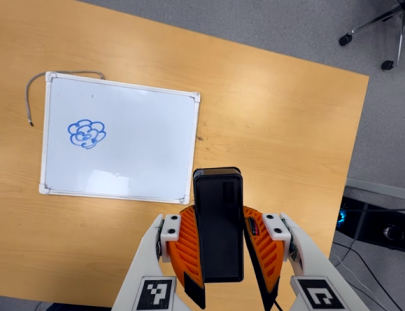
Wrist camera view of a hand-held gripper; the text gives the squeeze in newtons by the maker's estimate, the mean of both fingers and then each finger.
{"total": 7.7, "left": 7.5, "right": 7.9}